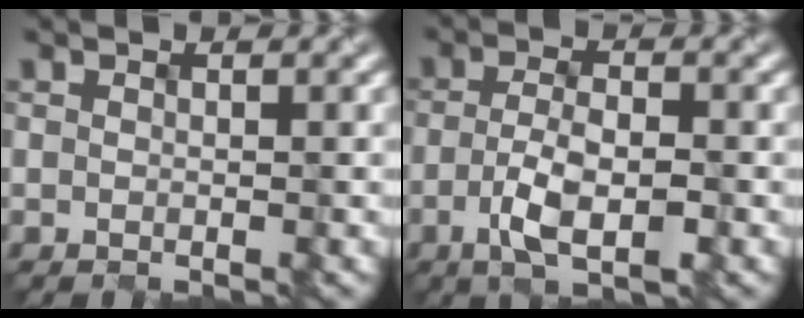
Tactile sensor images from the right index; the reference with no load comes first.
{"total": 3.9, "force": [-1.7, 1.3, 3.3], "torque": [-0.076, -0.005, -0.028]}